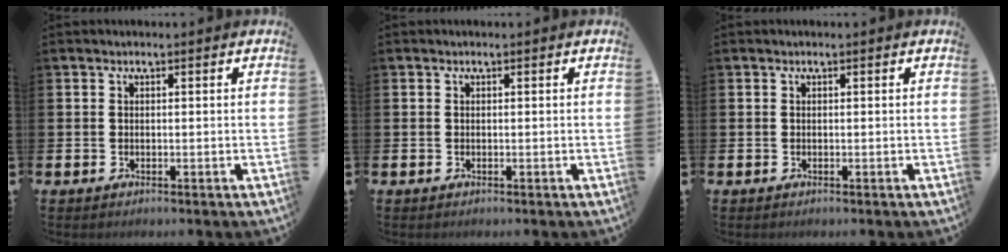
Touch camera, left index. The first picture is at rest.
{"total": 0.0}
{"total": 0.0}